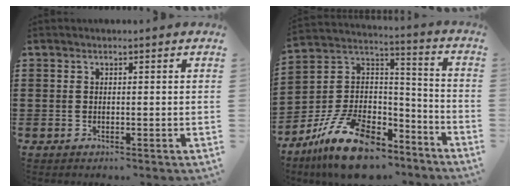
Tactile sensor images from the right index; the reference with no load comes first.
{"total": 15.9, "force": [-11.0, 7.2, 8.9], "torque": [-0.180, 0.054, -0.192]}